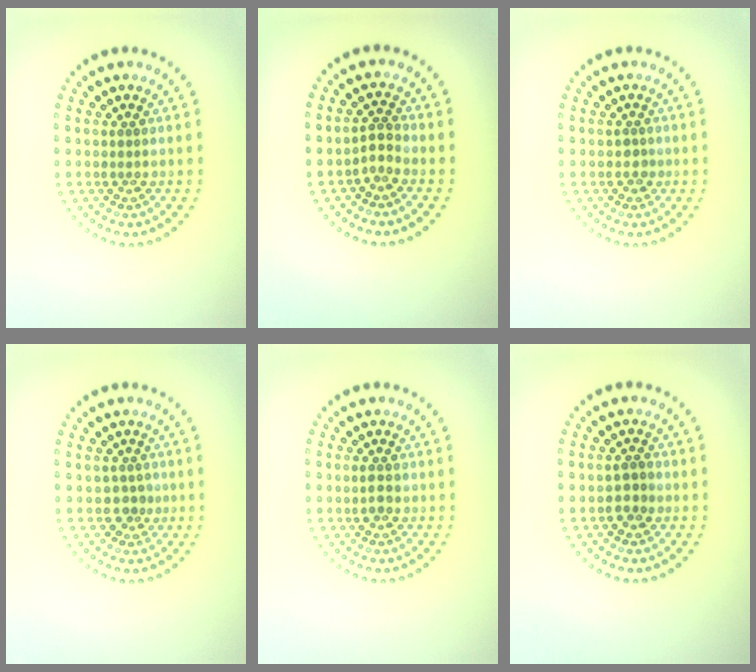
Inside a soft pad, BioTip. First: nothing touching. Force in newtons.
{"total": 1.4, "press": 1.0, "slide": 1.0}
{"total": 1.0, "press": 0.9, "slide": 0.5}
{"total": 1.5, "press": 1.2, "slide": 0.9}
{"total": 1.2, "press": 1.2, "slide": 0.1}
{"total": 1.8, "press": 1.8, "slide": 0.5}